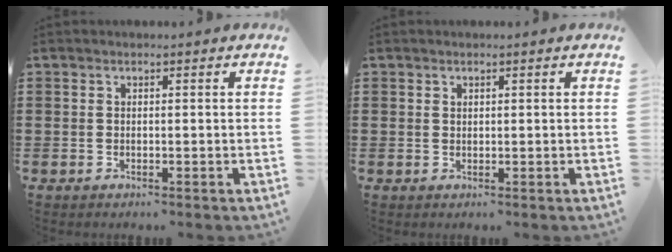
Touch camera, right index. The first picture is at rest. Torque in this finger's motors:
{"motor_torque": [-0.69, 1.14, -0.05, -0.01]}